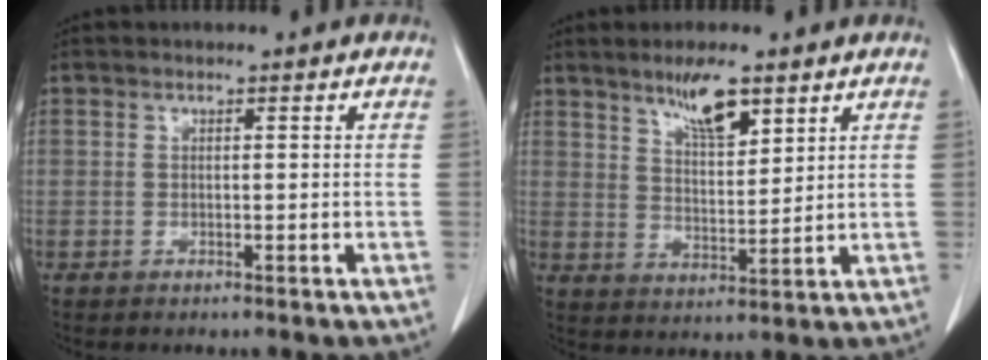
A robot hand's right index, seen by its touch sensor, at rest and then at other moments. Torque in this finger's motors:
{"motor_torque": [0.62, 0.61, 0.09, 0.05]}